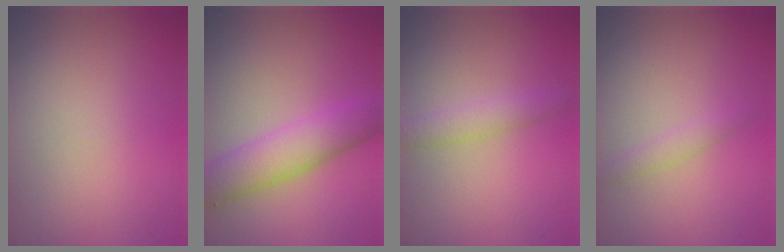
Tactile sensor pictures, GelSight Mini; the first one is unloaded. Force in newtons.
{"total": 5.3, "press": 5.3, "slide": 0.2}
{"total": 2.0, "press": 2.0, "slide": 0.0}
{"total": 1.1, "press": 1.1, "slide": 0.0}